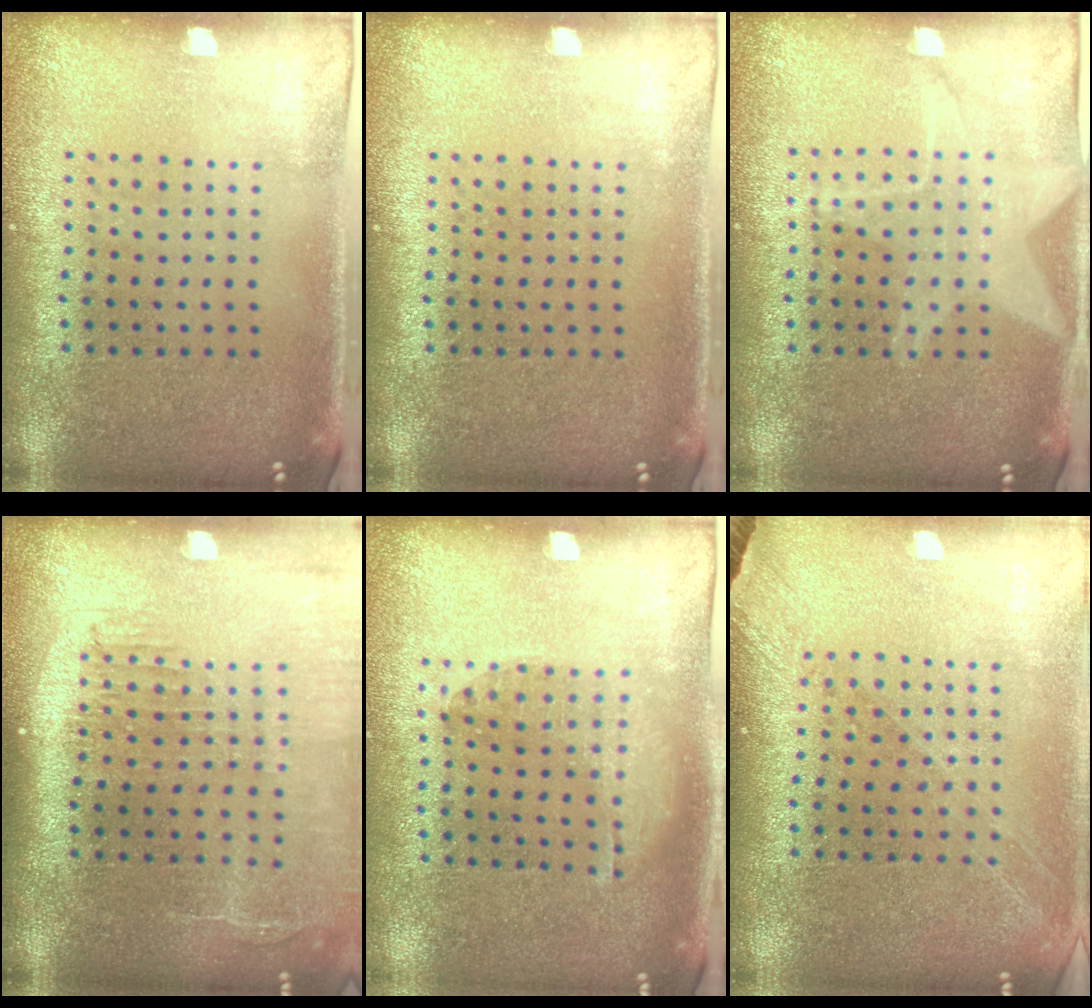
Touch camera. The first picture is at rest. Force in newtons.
{"total": 0.0}
{"total": 1.5, "press": 1.5, "slide": 0.2}
{"total": 2.2, "press": 1.8, "slide": 1.3}
{"total": 1.2, "press": 0.9, "slide": 0.9}
{"total": 1.2, "press": 1.2, "slide": 0.2}